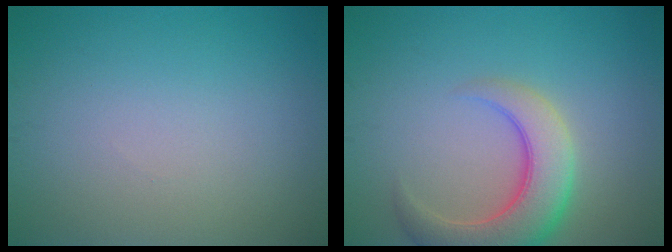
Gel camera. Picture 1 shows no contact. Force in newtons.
{"total": 6.3, "press": 6.3, "slide": 0.6}